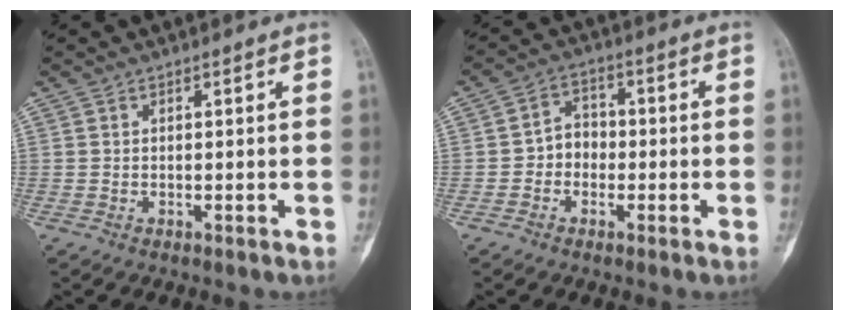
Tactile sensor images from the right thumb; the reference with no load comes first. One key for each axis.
{"total": 5.0, "fx": -1.1, "fy": 4.2, "fz": 2.4, "tx": -0.012, "ty": 0.023, "tz": -0.031}